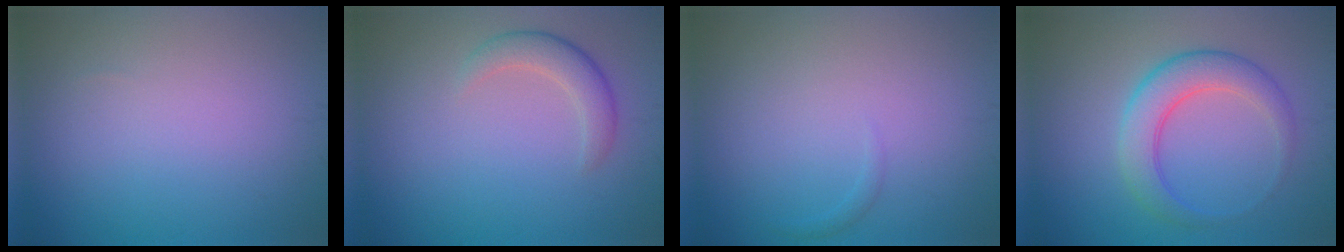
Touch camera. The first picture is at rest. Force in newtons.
{"total": 2.5, "press": 2.5, "slide": 0.1}
{"total": 0.5, "press": 0.5, "slide": 0.1}
{"total": 4.5, "press": 4.5, "slide": 0.1}